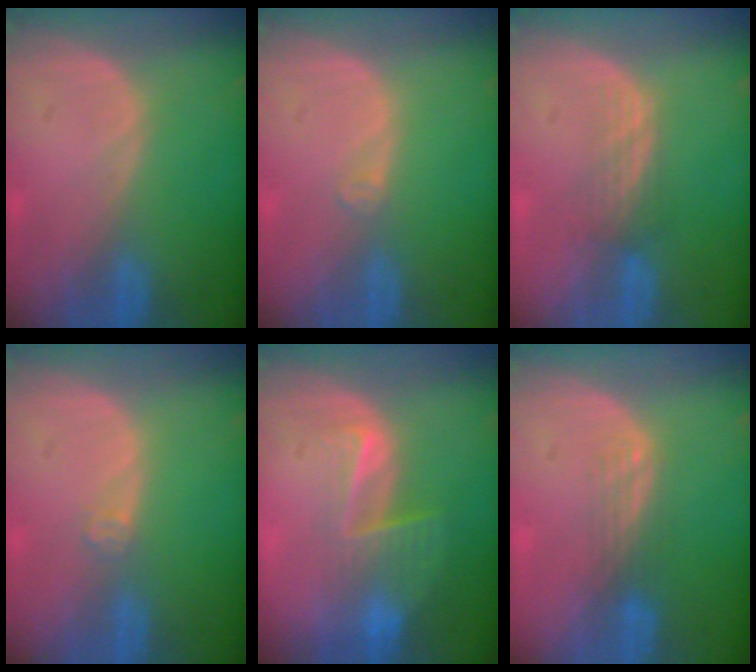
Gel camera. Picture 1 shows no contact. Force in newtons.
{"total": 1.1, "press": 0.8, "slide": 0.7}
{"total": 3.1, "press": 2.6, "slide": 1.7}
{"total": 1.5, "press": 1.2, "slide": 0.9}
{"total": 6.6, "press": 5.6, "slide": 3.6}
{"total": 3.1, "press": 2.6, "slide": 1.7}